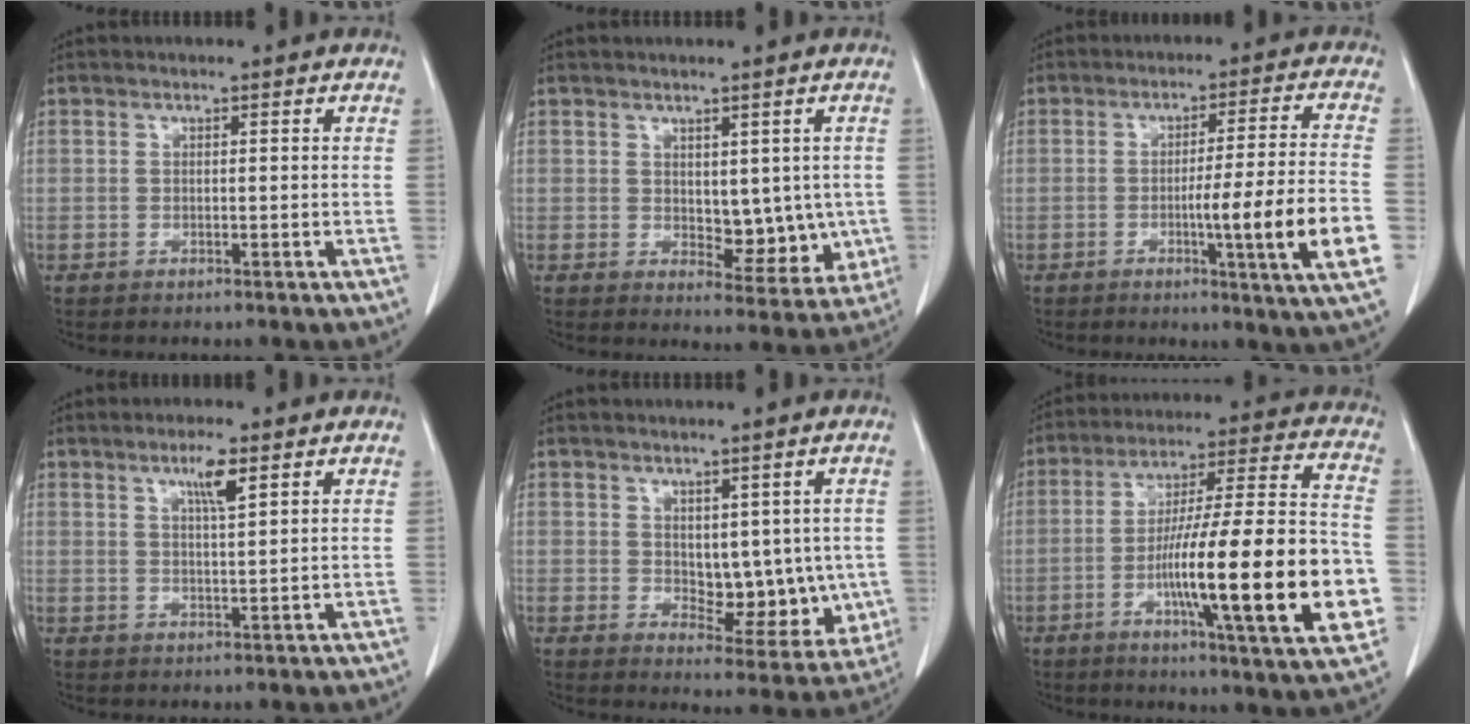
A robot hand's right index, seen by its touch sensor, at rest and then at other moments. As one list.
[{"total": 7.3, "force": [0.2, 4.2, 6.0], "torque": [-0.054, -0.006, 0.016]}, {"total": 13.1, "force": [-3.5, -1.5, 12.5], "torque": [-0.185, -0.018, -0.057]}, {"total": 3.9, "force": [2.2, 0.1, 3.2], "torque": [-0.058, -0.003, 0.039]}, {"total": 9.4, "force": [0.5, 5.4, 7.6], "torque": [-0.080, -0.005, 0.023]}, {"total": 24.5, "force": [-5.9, 1.6, 23.7], "torque": [-0.333, -0.005, -0.093]}]